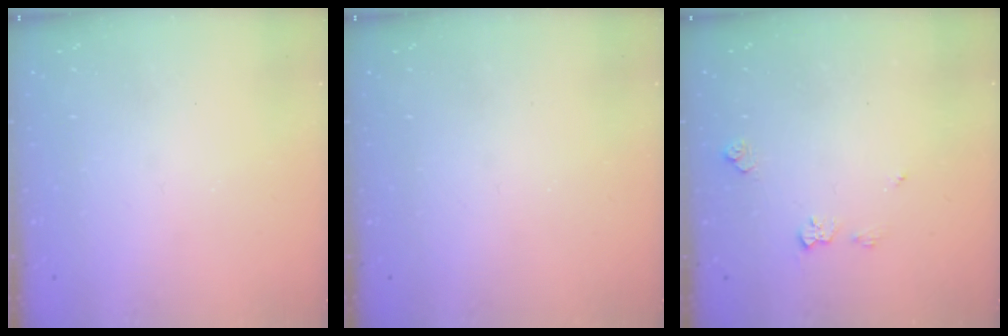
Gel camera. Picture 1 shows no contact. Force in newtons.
{"total": 0.0}
{"total": 5.9, "press": 5.9, "slide": 0.8}